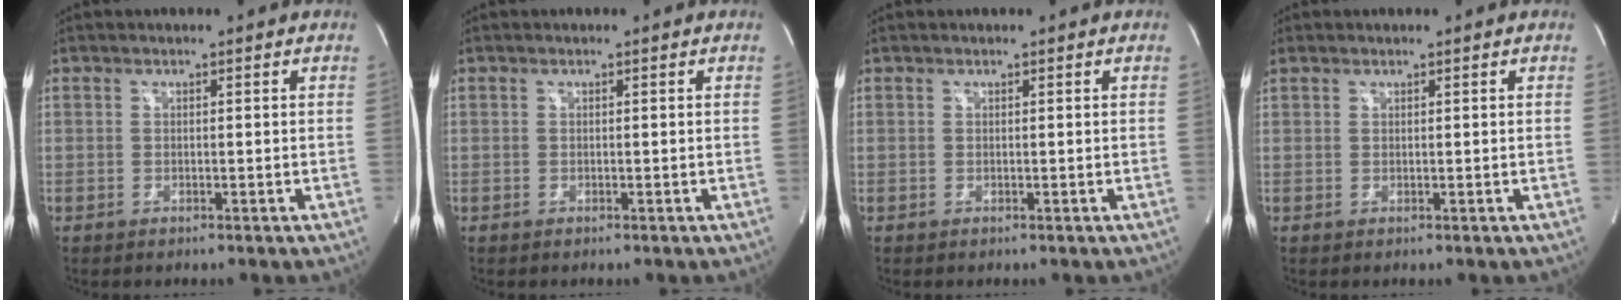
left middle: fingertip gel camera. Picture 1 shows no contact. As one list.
[{"total": 0.0}, {"total": 0.0}, {"total": 1.2, "force": [1.1, 0.5, 0.1], "torque": [-0.012, 0.014, 0.025]}]